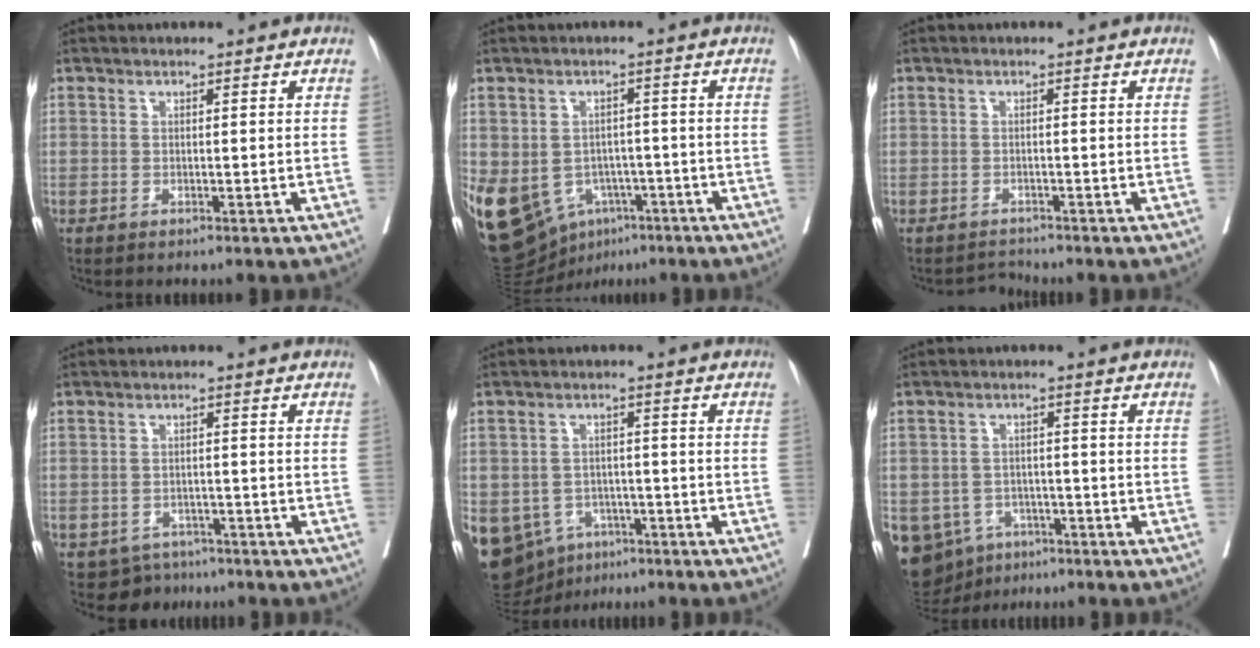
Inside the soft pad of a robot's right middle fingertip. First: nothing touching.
{"total": 18.5, "force": [-8.1, 13.7, 9.3], "torque": [-0.238, -0.001, -0.109]}
{"total": 1.3, "force": [-1.1, 0.0, -0.7], "torque": [0.013, -0.011, -0.017]}
{"total": 4.5, "force": [-3.5, 2.8, -0.1], "torque": [0.006, 0.007, -0.049]}
{"total": 19.4, "force": [-9.1, 15.0, 8.3], "torque": [-0.254, -0.003, -0.122]}
{"total": 15.3, "force": [-7.8, 11.9, 5.5], "torque": [-0.161, 0.005, -0.101]}